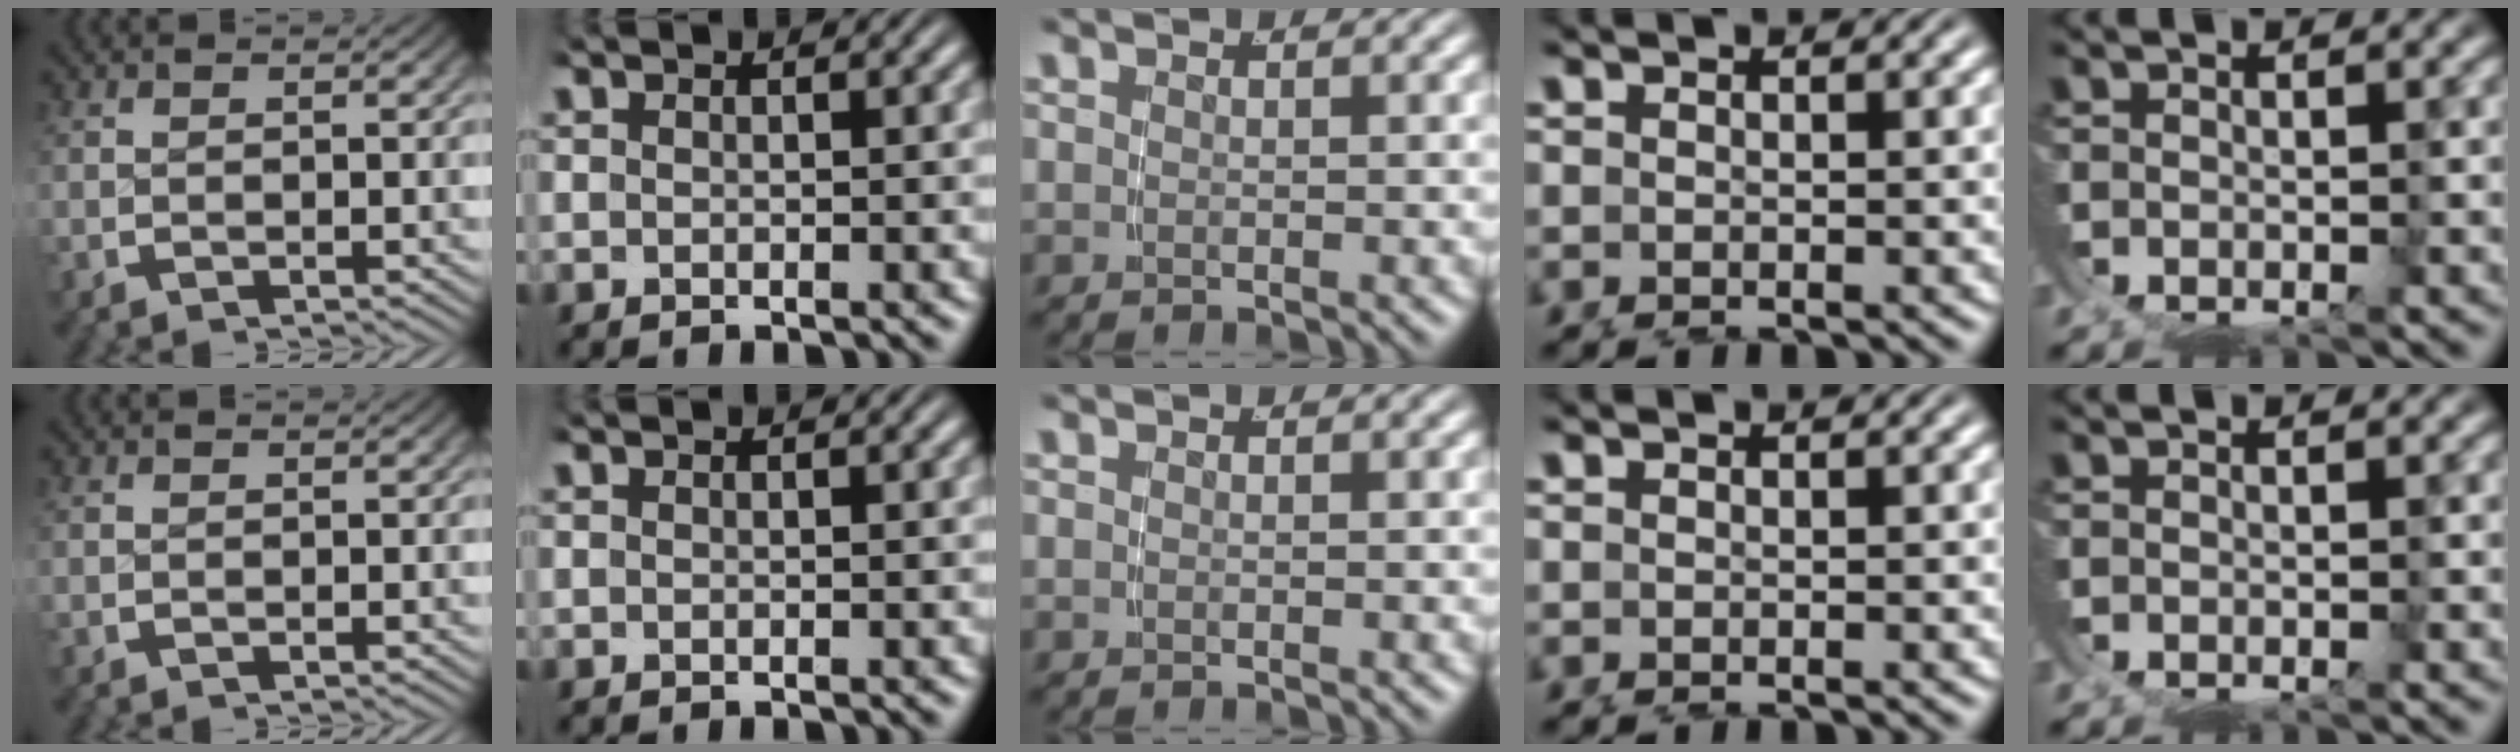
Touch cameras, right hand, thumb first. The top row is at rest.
{}